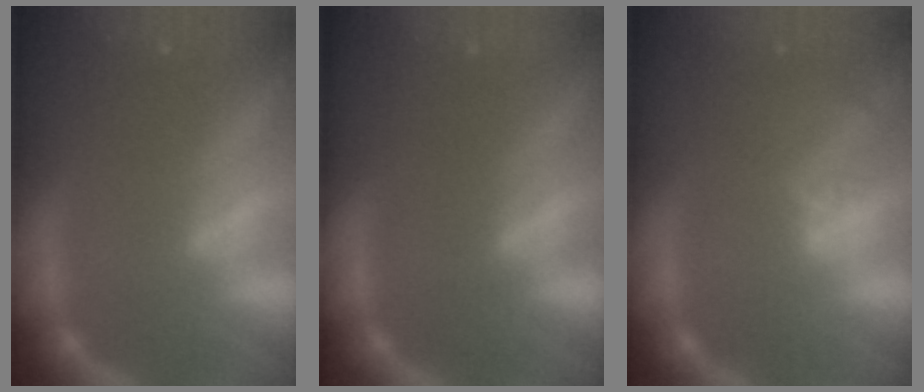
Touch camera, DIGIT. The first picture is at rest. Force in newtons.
{"total": 0.0}
{"total": 2.9}